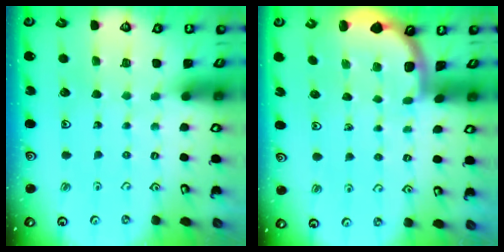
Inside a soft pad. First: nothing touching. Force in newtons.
{"total": 1.9, "press": 1.9, "slide": 0.0}